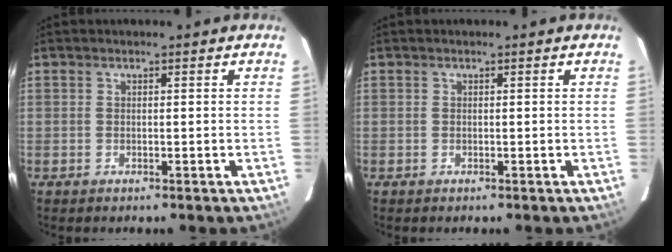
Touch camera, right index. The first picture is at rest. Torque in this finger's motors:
{"motor_torque": [0.59, 0.59, 0.00, 0.00]}